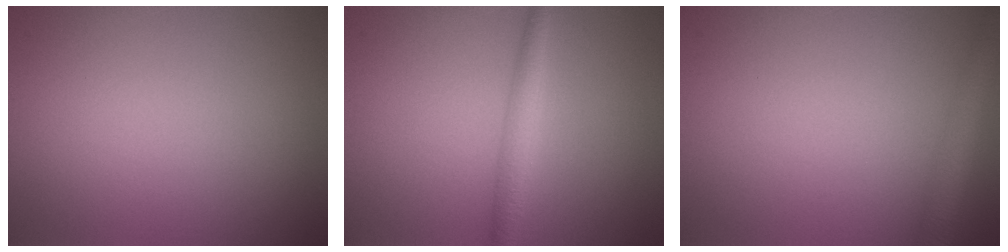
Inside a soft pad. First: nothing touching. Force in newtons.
{"total": 2.3, "press": 2.3, "slide": 0.1}
{"total": 2.8, "press": 2.8, "slide": 0.2}